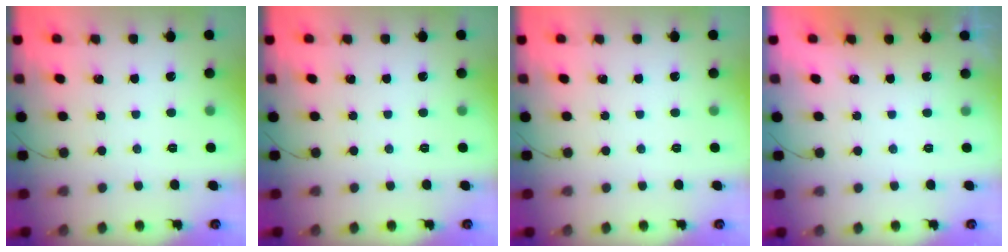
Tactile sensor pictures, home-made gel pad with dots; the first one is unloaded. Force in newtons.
{"total": 0.0}
{"total": 0.0}
{"total": 0.6, "press": 0.2, "slide": 0.5}